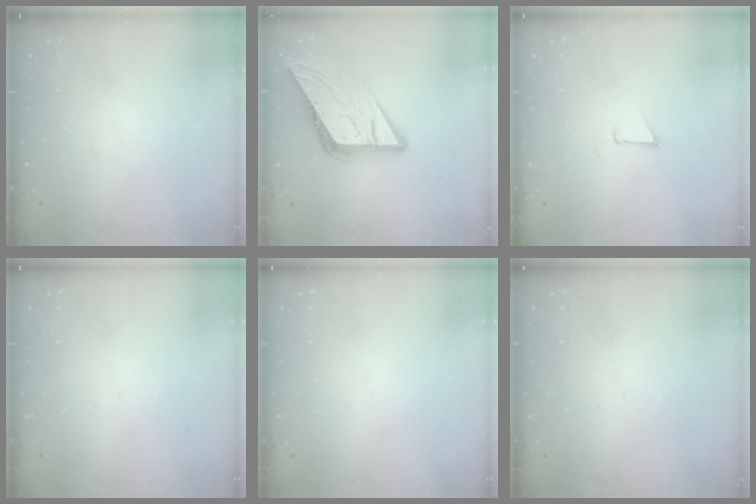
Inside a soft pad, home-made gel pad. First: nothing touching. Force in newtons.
{"total": 11.5, "press": 11.4, "slide": 1.1}
{"total": 0.9, "press": 0.9, "slide": 0.1}
{"total": 0.0}
{"total": 0.0}
{"total": 1.5, "press": 1.5, "slide": 0.1}